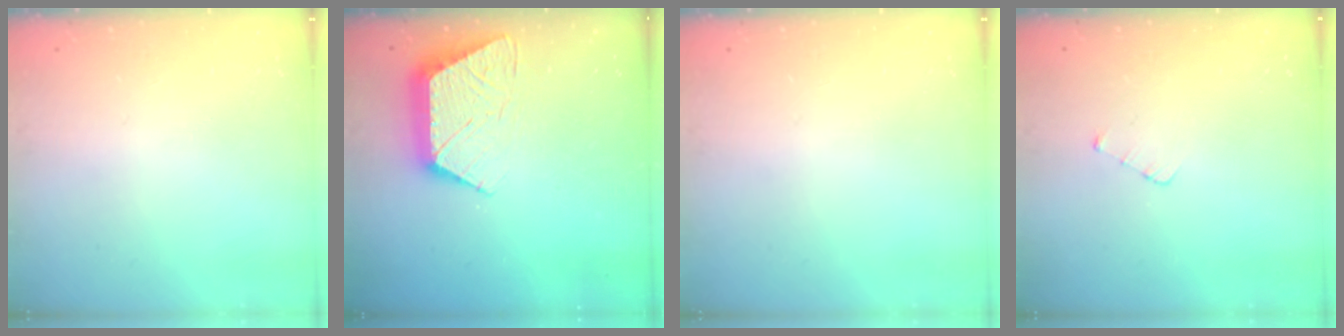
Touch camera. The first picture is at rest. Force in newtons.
{"total": 11.2, "press": 11.2, "slide": 0.7}
{"total": 0.0}
{"total": 2.7, "press": 2.7, "slide": 0.3}